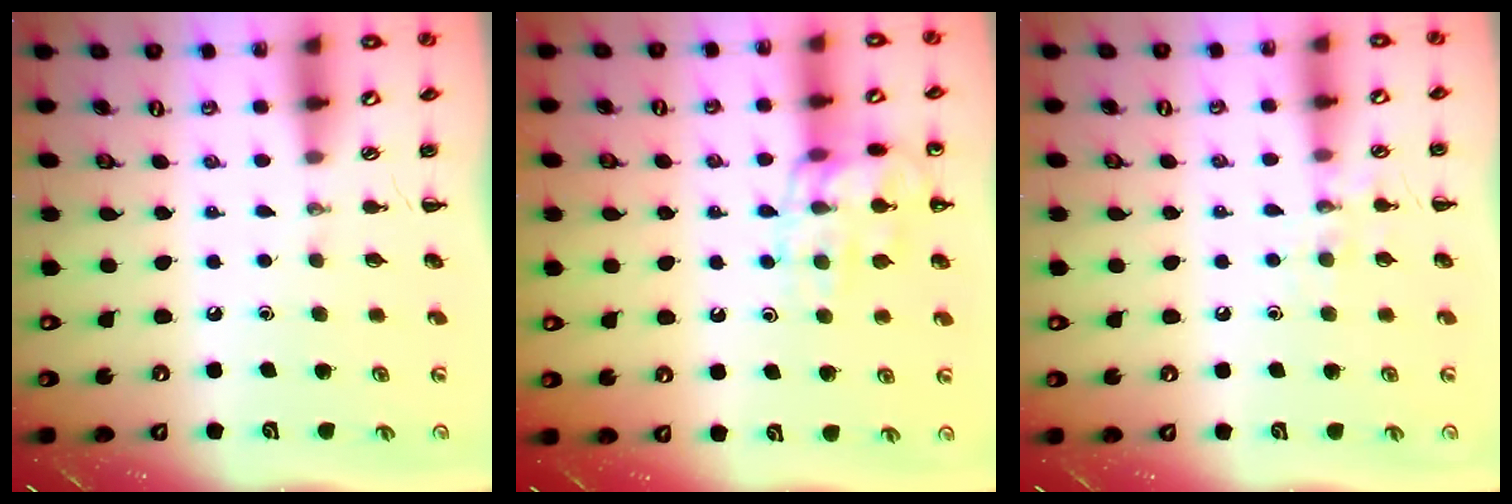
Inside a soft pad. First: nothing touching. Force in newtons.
{"total": 13.1, "press": 13.0, "slide": 1.1}
{"total": 7.1, "press": 7.0, "slide": 1.2}